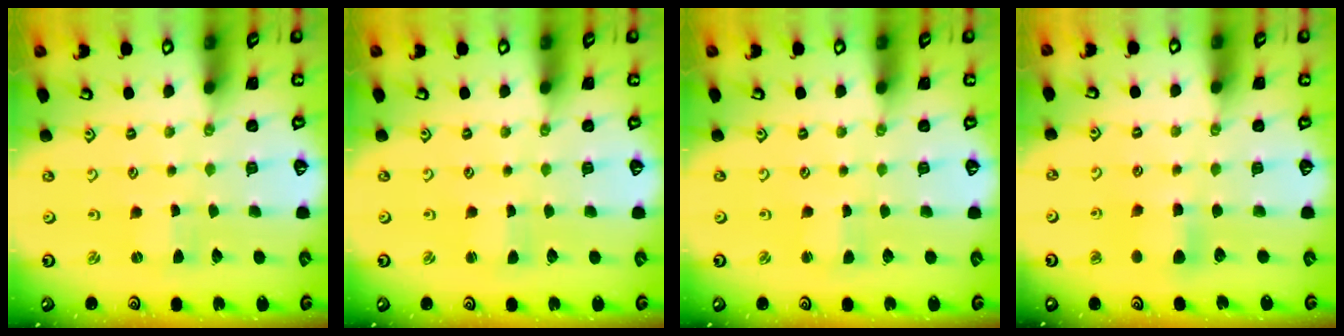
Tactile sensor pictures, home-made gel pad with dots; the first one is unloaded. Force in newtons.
{"total": 1.0, "press": 1.0, "slide": 0.1}
{"total": 2.2, "press": 2.1, "slide": 0.3}
{"total": 5.2, "press": 5.2, "slide": 0.5}